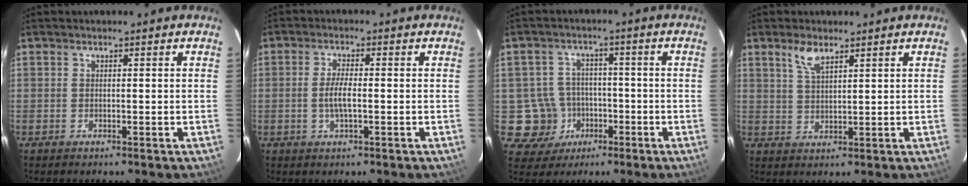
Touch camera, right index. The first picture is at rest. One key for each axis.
{"total": 3.7, "fx": -0.6, "fy": 0.7, "fz": 3.6, "tx": -0.069, "ty": -0.001, "tz": -0.009}
{"total": 8.3, "fx": -2.6, "fy": 7.9, "fz": 0.4, "tx": -0.031, "ty": 0.029, "tz": -0.028}
{"total": 4.0, "fx": 2.8, "fy": 1.3, "fz": 2.6, "tx": -0.051, "ty": 0.003, "tz": 0.055}